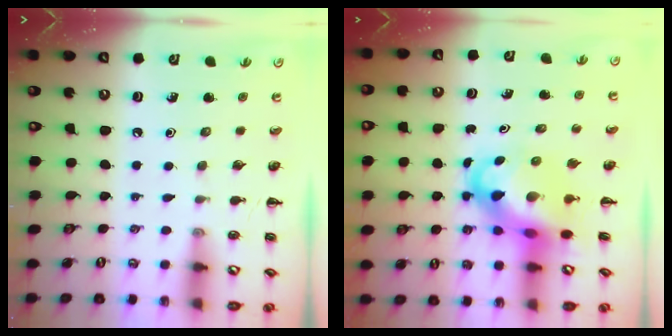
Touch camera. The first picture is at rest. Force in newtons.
{"total": 7.7, "press": 7.4, "slide": 2.3}